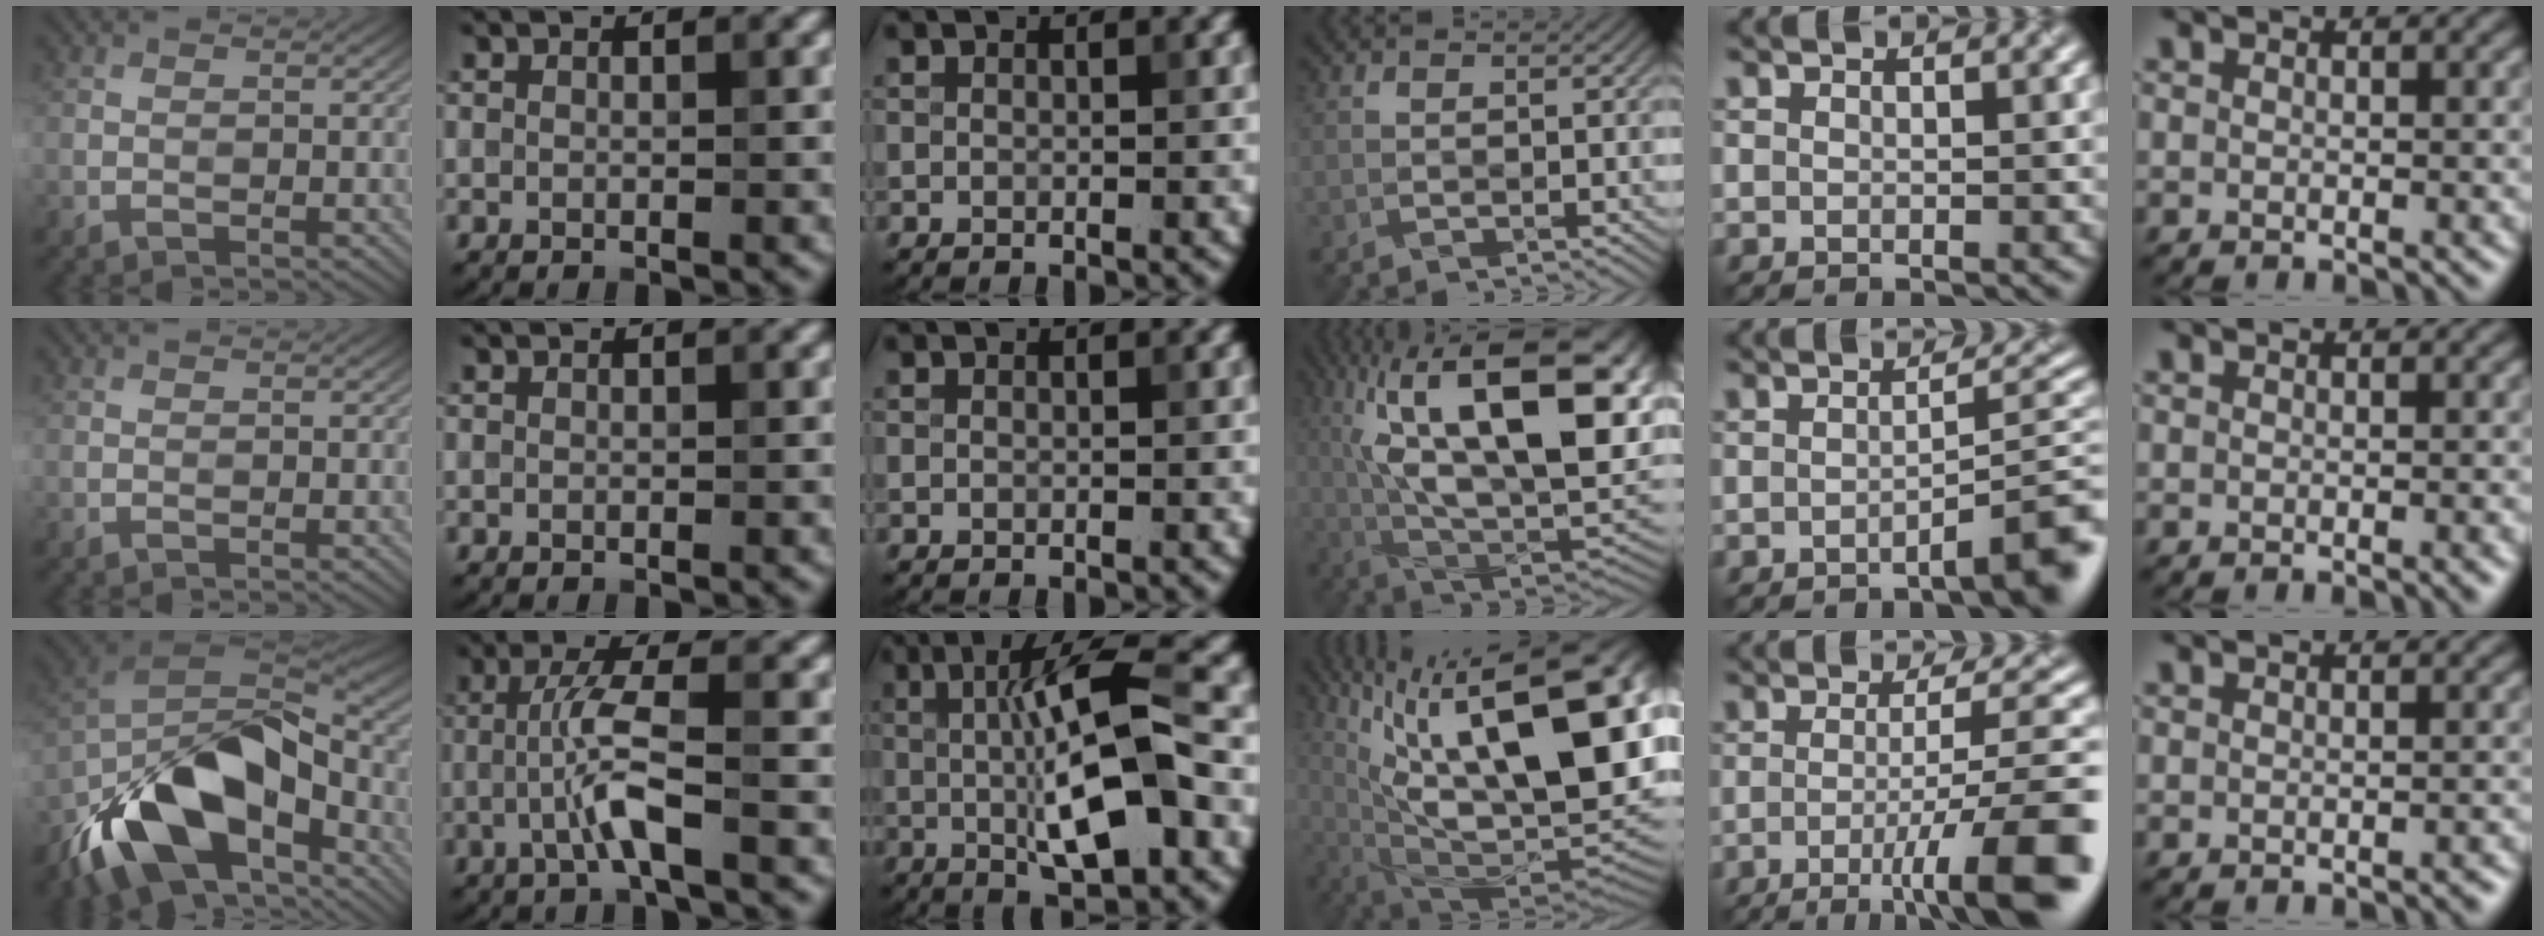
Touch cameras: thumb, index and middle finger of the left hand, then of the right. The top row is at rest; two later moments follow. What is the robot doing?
{"motion": "wrap", "object": "ethernet cable"}